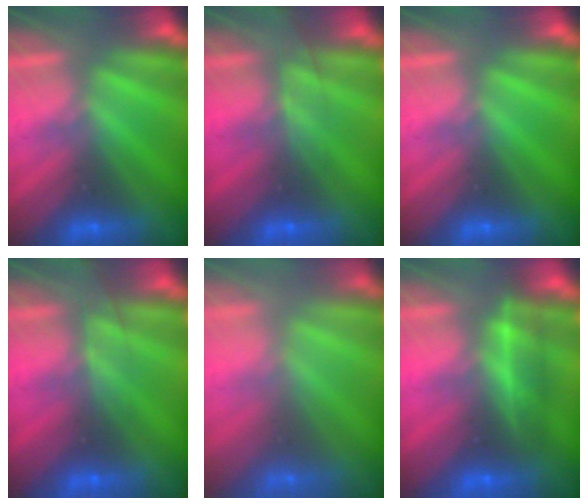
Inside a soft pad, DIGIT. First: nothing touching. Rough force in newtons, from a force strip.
{"total": 2.5}
{"total": 0.0}
{"total": 2.5}
{"total": 3.4}
{"total": 2.2}